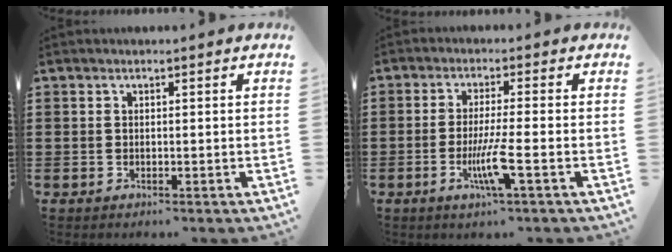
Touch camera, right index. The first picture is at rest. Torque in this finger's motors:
{"motor_torque": [2.14, 0.00, 0.21, 0.07]}